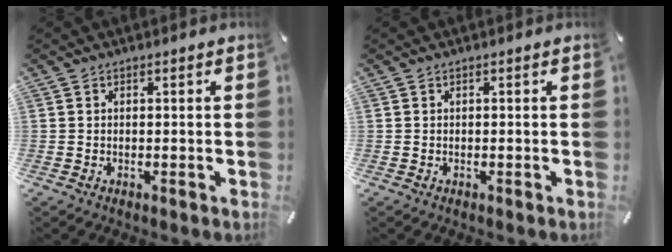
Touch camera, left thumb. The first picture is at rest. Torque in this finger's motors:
{"motor_torque": [-0.02, -0.01, 0.01, -0.01, 0.00]}